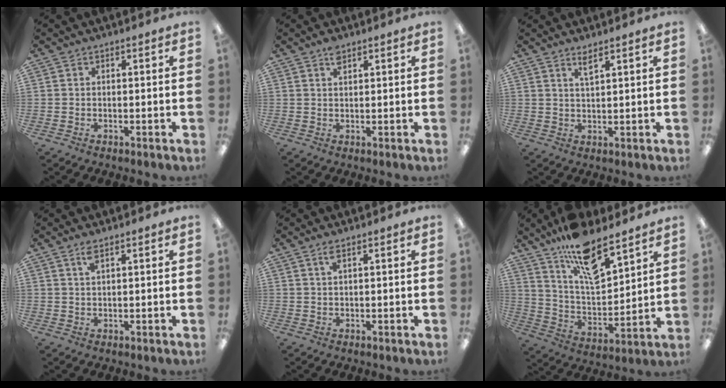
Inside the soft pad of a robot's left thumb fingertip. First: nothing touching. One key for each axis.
{"total": 2.5, "fx": 1.7, "fy": 1.0, "fz": 1.5, "tx": -0.025, "ty": -0.002, "tz": 0.029}
{"total": 2.9, "fx": 2.3, "fy": 0.3, "fz": 1.8, "tx": -0.040, "ty": 0.001, "tz": 0.041}
{"total": 2.4, "fx": 1.6, "fy": 0.6, "fz": 1.7, "tx": -0.039, "ty": 0.003, "tz": 0.028}
{"total": 2.0, "fx": 1.2, "fy": 0.4, "fz": 1.5, "tx": -0.034, "ty": 0.004, "tz": 0.019}
{"total": 16.2, "fx": 11.8, "fy": 5.8, "fz": 9.4, "tx": -0.165, "ty": -0.070, "tz": 0.204}